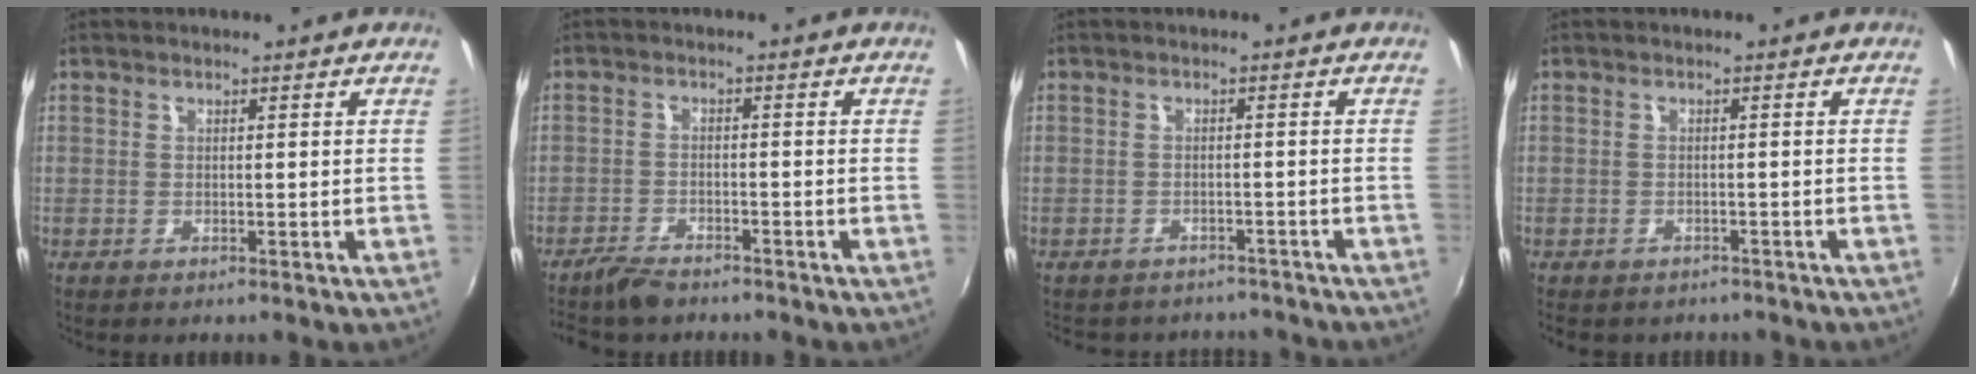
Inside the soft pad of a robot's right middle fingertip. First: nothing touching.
{"total": 4.2, "force": [-3.8, 1.1, 1.3], "torque": [-0.046, -0.008, -0.074]}
{"total": 8.5, "force": [-7.5, 3.2, 2.3], "torque": [-0.057, -0.009, -0.098]}
{"total": 3.8, "force": [-3.2, 1.5, 1.3], "torque": [-0.032, -0.018, -0.041]}